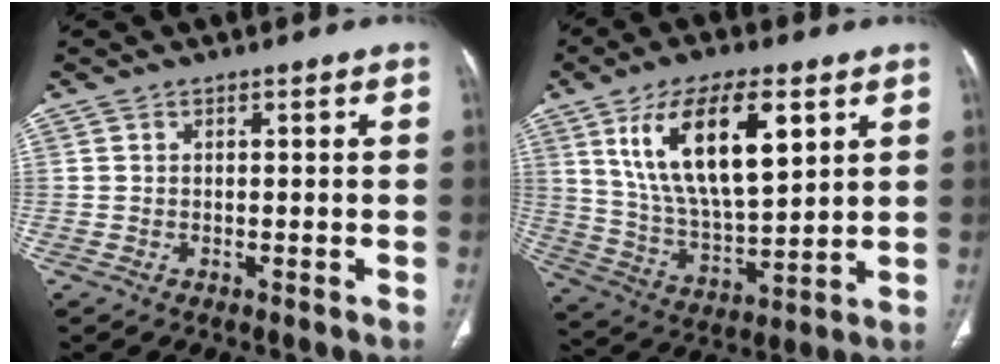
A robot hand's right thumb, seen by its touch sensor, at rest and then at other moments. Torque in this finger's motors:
{"motor_torque": [-0.41, 4.01, 1.27, 0.38, 0.21]}